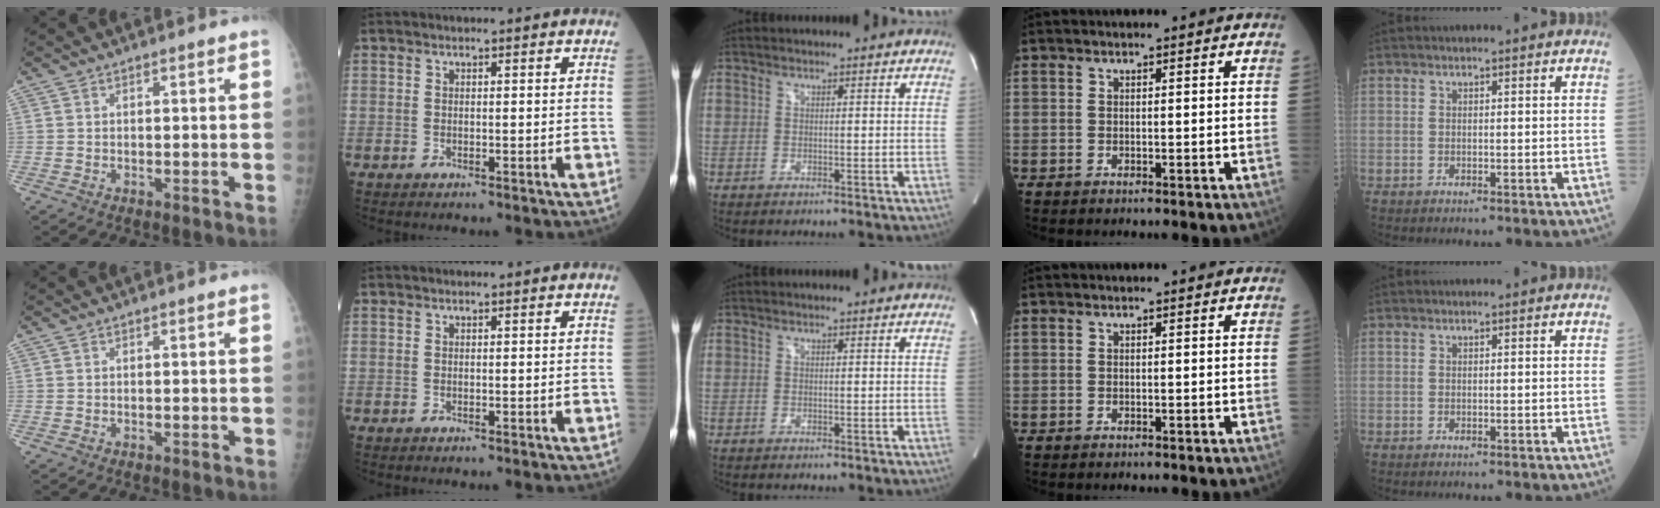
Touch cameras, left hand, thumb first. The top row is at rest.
{}